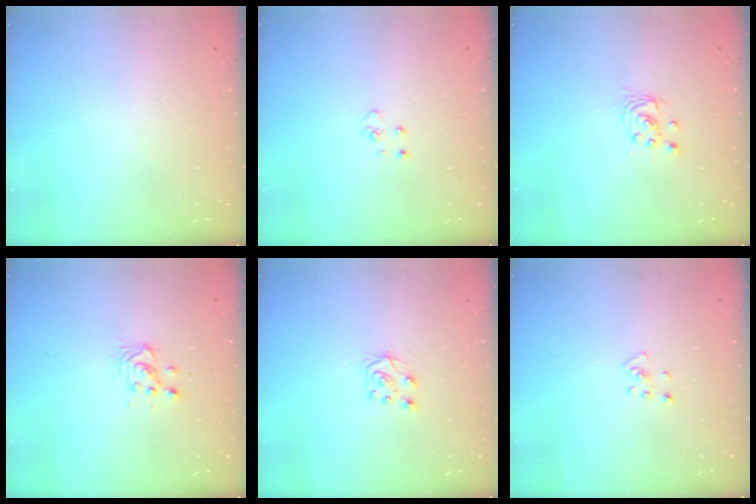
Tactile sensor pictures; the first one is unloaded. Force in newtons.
{"total": 3.2, "press": 3.2, "slide": 0.4}
{"total": 2.8, "press": 2.8, "slide": 0.1}
{"total": 3.1, "press": 3.1, "slide": 0.3}
{"total": 6.1, "press": 6.1, "slide": 0.5}
{"total": 3.6, "press": 3.6, "slide": 0.2}